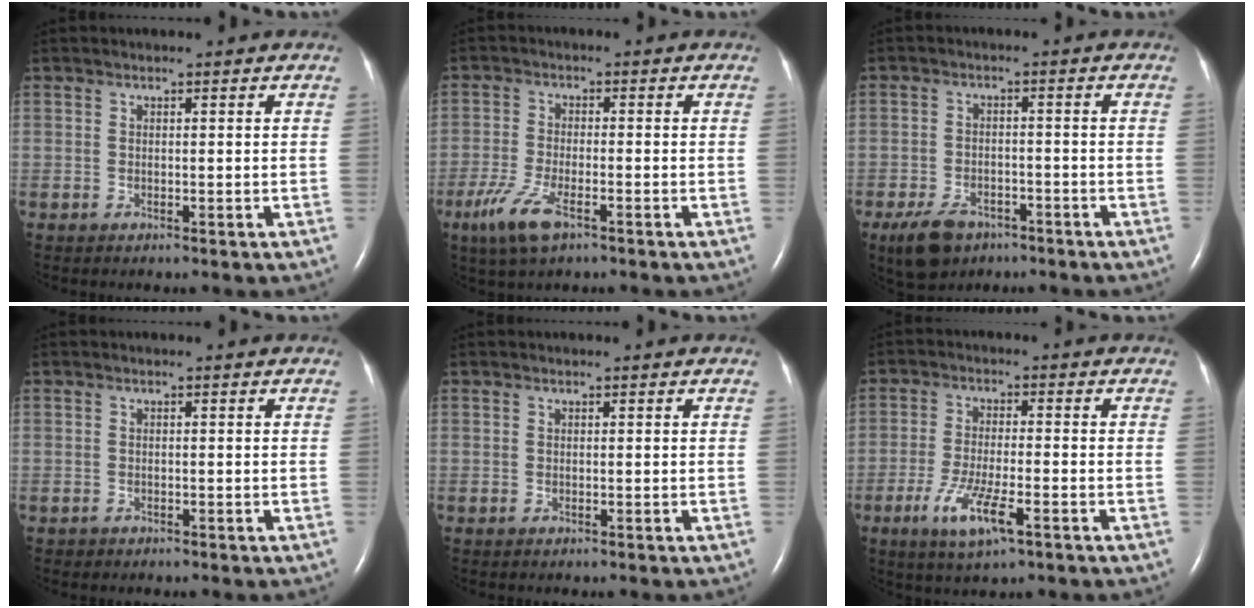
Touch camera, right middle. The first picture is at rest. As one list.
[{"total": 6.5, "force": [-3.7, 1.7, 5.0], "torque": [-0.115, -0.014, -0.068]}, {"total": 6.5, "force": [-4.4, 3.8, 3.1], "torque": [-0.068, -0.004, -0.069]}, {"total": 0.6, "force": [-0.4, 0.4, -0.1], "torque": [-0.008, 0.000, -0.008]}, {"total": 0.0}, {"total": 7.5, "force": [-3.7, 1.3, 6.4], "torque": [-0.127, -0.014, -0.062]}]